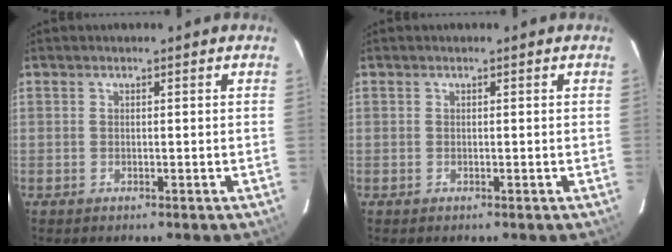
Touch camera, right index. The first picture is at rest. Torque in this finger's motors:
{"motor_torque": [0.00, 0.00, 0.00, 0.00]}